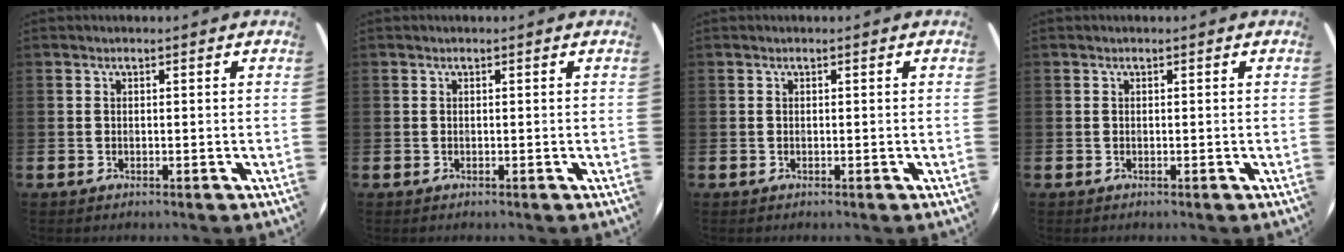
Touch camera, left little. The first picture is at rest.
{"total": 0.0}
{"total": 0.0}
{"total": 0.0}